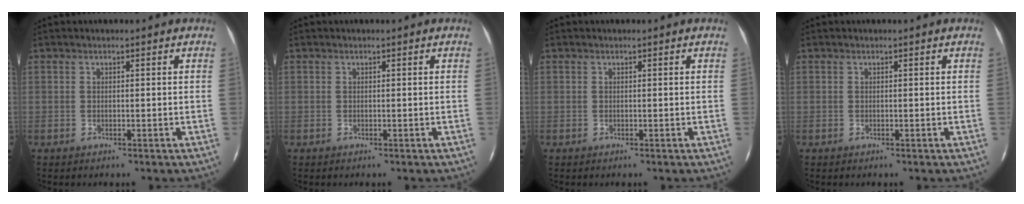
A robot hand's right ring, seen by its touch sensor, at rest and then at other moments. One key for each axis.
{"total": 0.0}
{"total": 0.0}
{"total": 0.0}